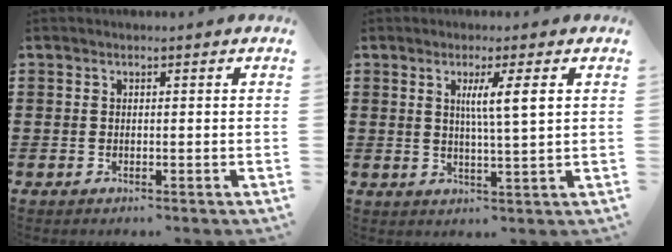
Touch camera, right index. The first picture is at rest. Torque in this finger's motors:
{"motor_torque": [1.33, 0.32, 0.23, 0.13]}